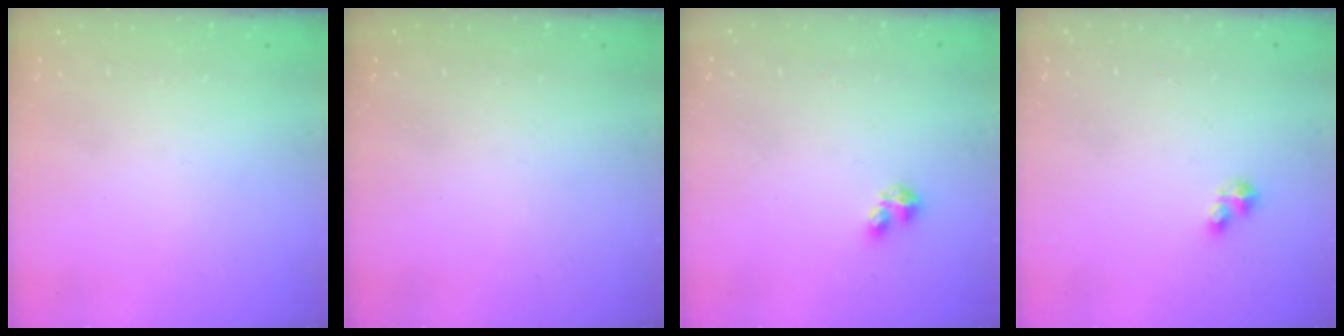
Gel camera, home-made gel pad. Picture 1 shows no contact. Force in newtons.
{"total": 0.0}
{"total": 3.2, "press": 3.2, "slide": 0.5}
{"total": 2.5, "press": 2.5, "slide": 0.4}